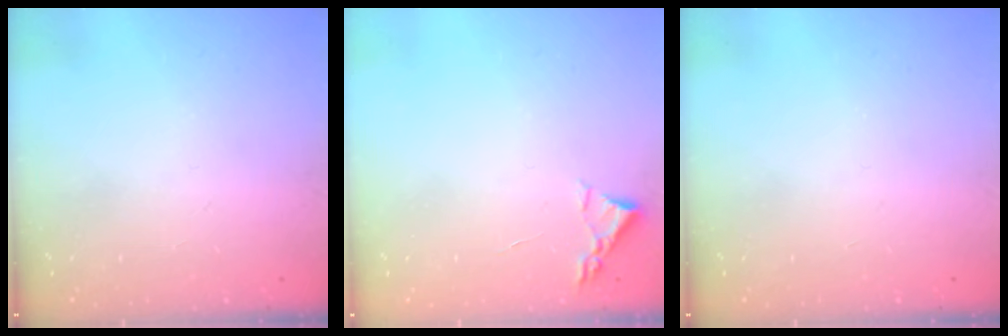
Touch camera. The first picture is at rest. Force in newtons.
{"total": 2.2, "press": 2.2, "slide": 0.3}
{"total": 0.0}